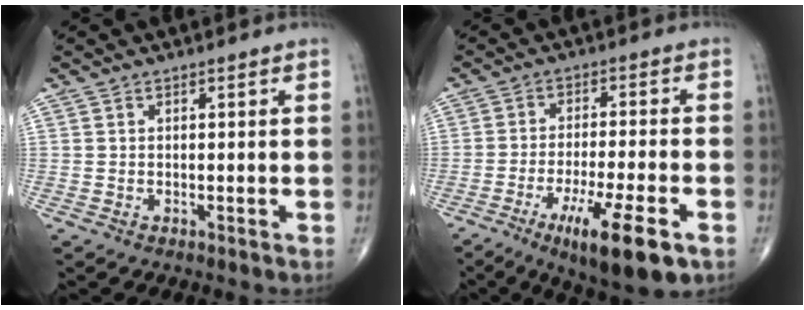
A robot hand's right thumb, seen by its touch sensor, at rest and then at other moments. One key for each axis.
{"total": 13.3, "fx": -6.6, "fy": 2.7, "fz": 11.2, "tx": -0.188, "ty": 0.006, "tz": -0.101}